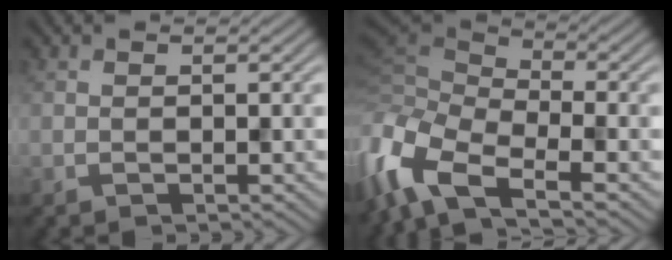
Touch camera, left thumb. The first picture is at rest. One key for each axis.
{"total": 10.6, "fx": -5.2, "fy": 4.5, "fz": 8.0, "tx": -0.208, "ty": -0.005, "tz": -0.114}